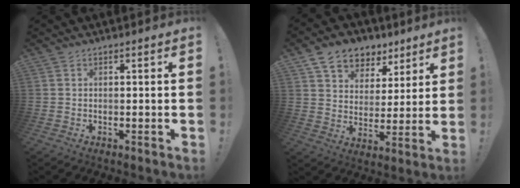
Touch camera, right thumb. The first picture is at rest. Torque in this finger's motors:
{"motor_torque": [0.44, 2.54, 0.74, 0.35, 0.01]}